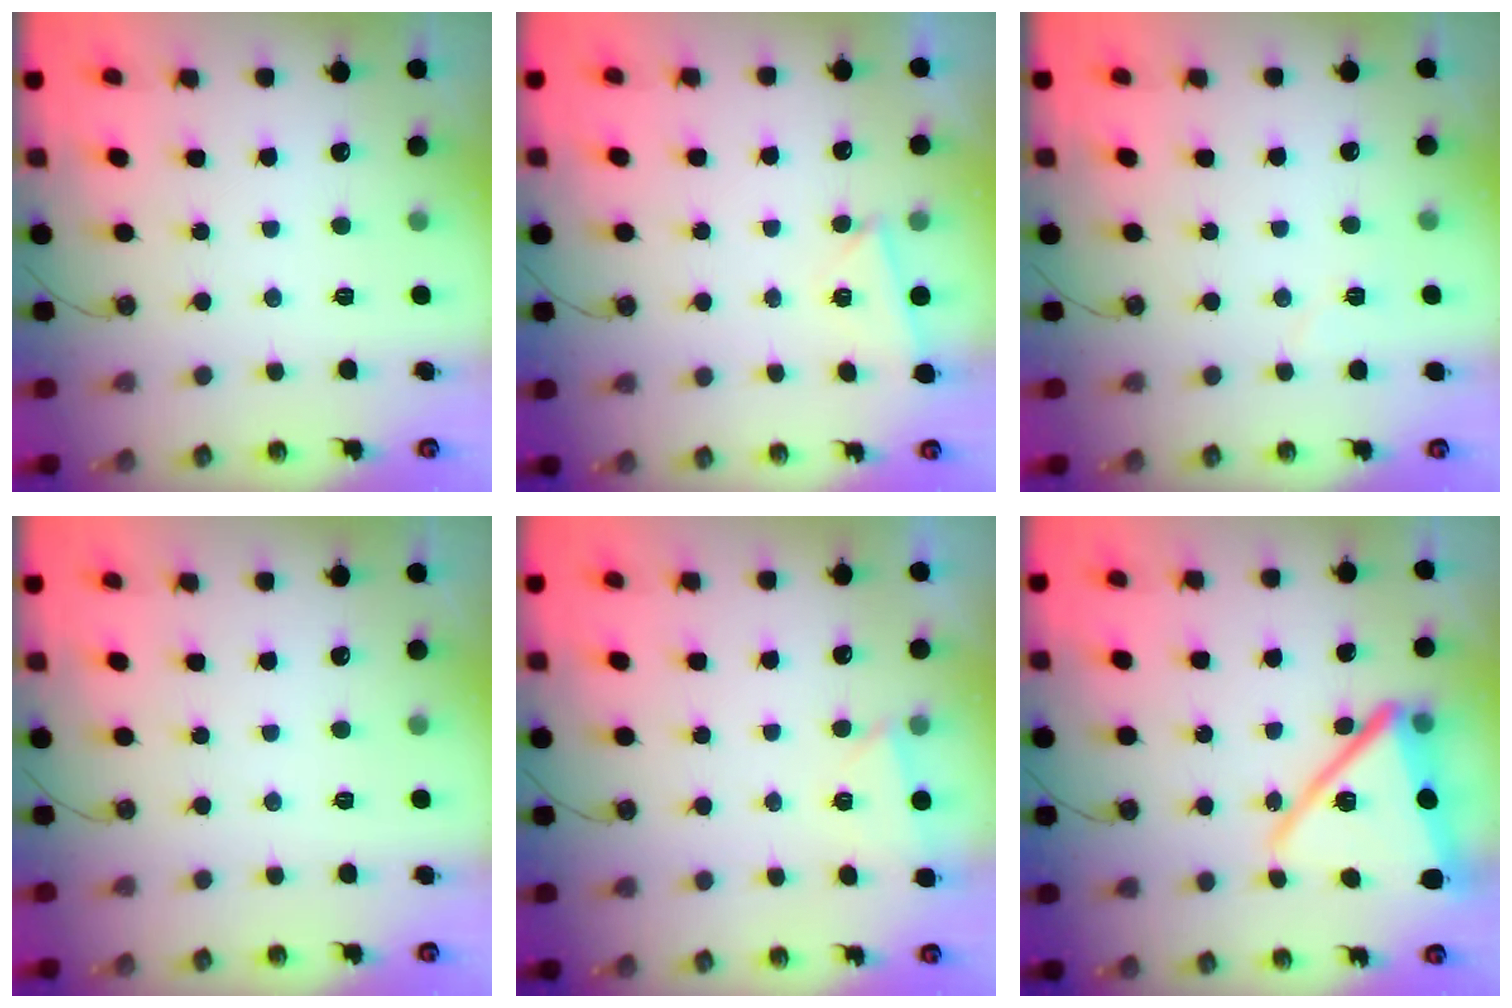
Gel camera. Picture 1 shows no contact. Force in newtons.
{"total": 3.4, "press": 2.4, "slide": 2.4}
{"total": 5.0, "press": 4.4, "slide": 2.3}
{"total": 0.0}
{"total": 1.9, "press": 1.8, "slide": 0.6}
{"total": 18.1, "press": 18.0, "slide": 1.5}